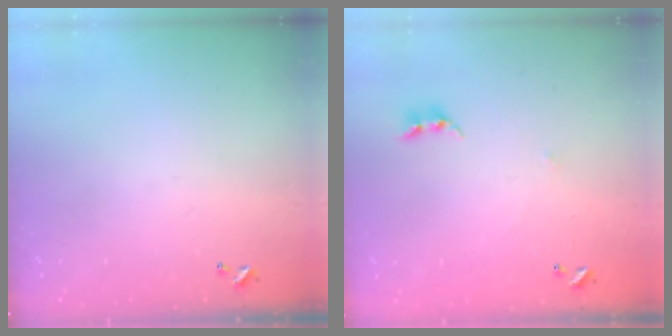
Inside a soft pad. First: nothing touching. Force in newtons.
{"total": 4.4, "press": 4.4, "slide": 0.3}